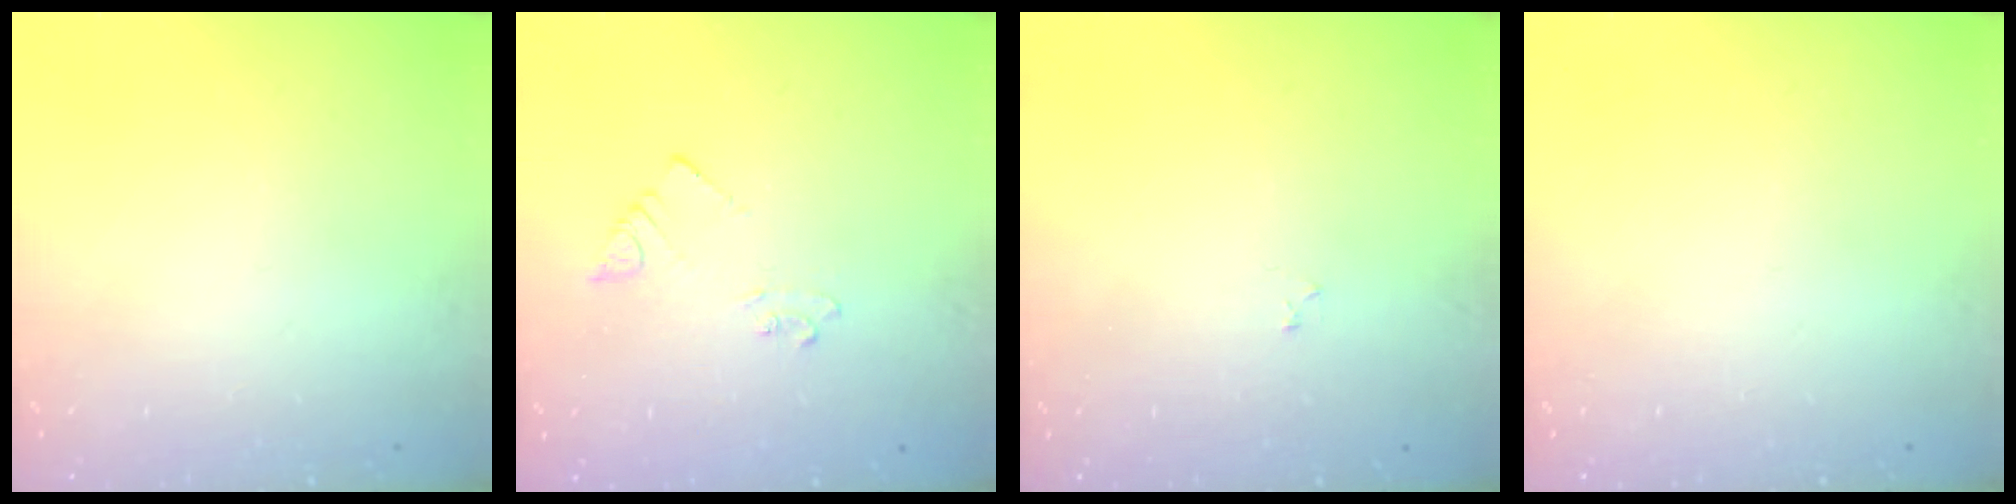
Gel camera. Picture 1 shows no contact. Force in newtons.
{"total": 3.6, "press": 3.6, "slide": 0.6}
{"total": 2.2, "press": 2.1, "slide": 0.3}
{"total": 0.0}